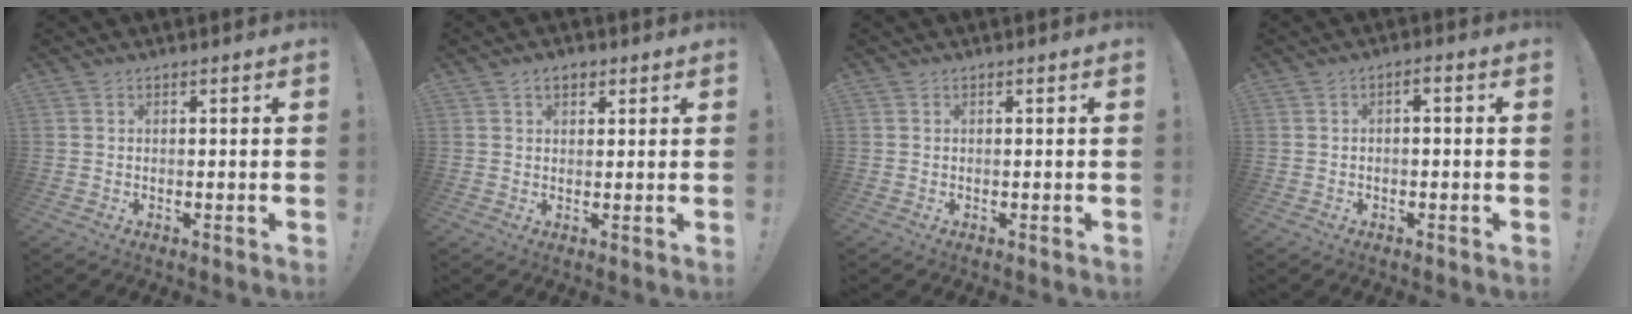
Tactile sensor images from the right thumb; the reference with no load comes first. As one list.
[{"total": 3.2, "force": [1.6, 2.0, 1.8], "torque": [-0.027, 0.000, 0.028]}, {"total": 0.0}, {"total": 1.8, "force": [-1.3, 0.6, 1.2], "torque": [-0.023, 0.009, -0.023]}]